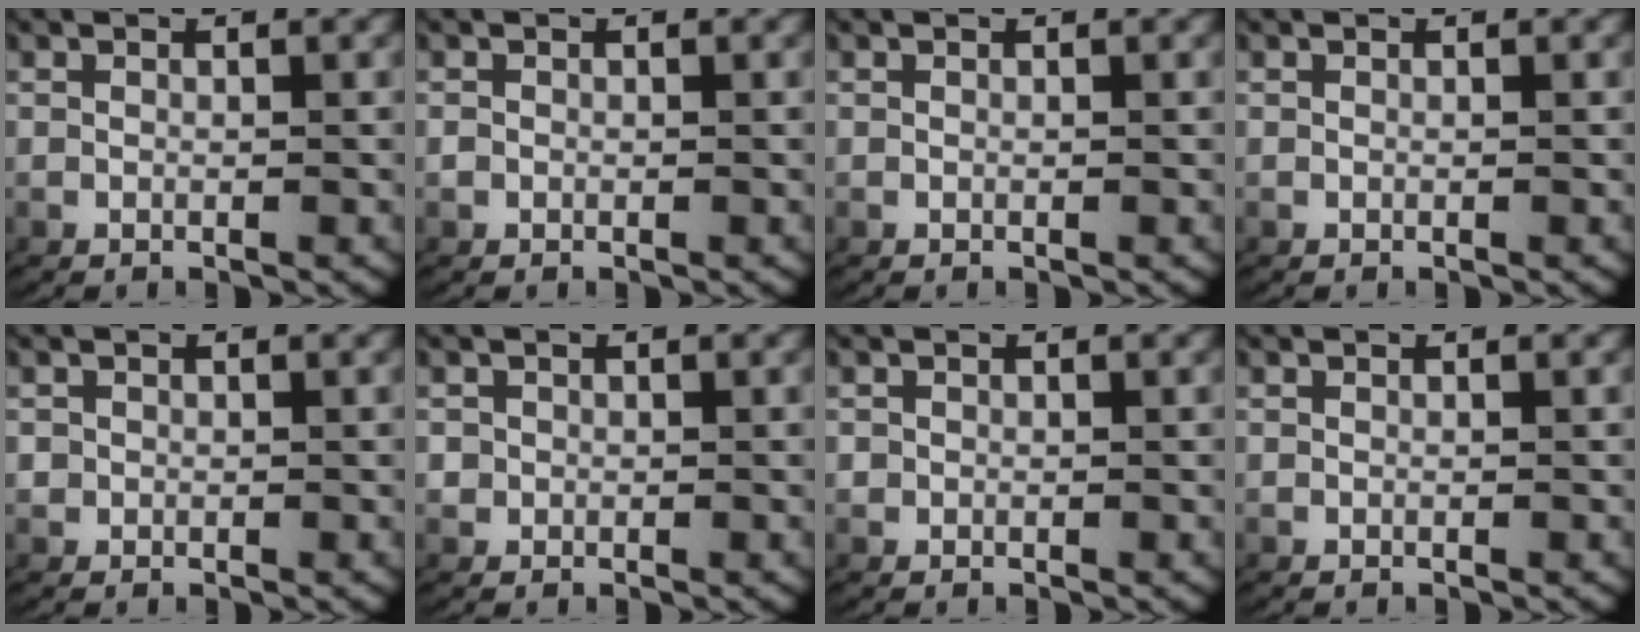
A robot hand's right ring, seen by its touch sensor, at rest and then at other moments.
{"total": 0.6, "force": [-0.2, 0.5, 0.2], "torque": [-0.013, -0.003, -0.001]}
{"total": 0.0}
{"total": 0.0}
{"total": 1.2, "force": [-0.1, 1.2, 0.2], "torque": [-0.014, -0.007, 0.002]}
{"total": 1.6, "force": [-0.1, 1.6, 0.3], "torque": [-0.016, -0.007, 0.001]}
{"total": 0.9, "force": [0.0, 0.9, 0.2], "torque": [-0.012, -0.006, 0.002]}
{"total": 0.0}